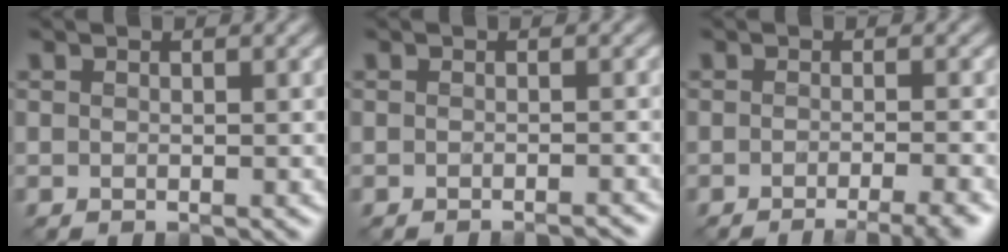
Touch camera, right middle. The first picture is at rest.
{"total": 0.9, "force": [-0.9, -0.1, 0.3], "torque": [-0.005, -0.001, -0.013]}
{"total": 3.9, "force": [-2.6, 0.5, 2.9], "torque": [-0.032, -0.003, -0.039]}